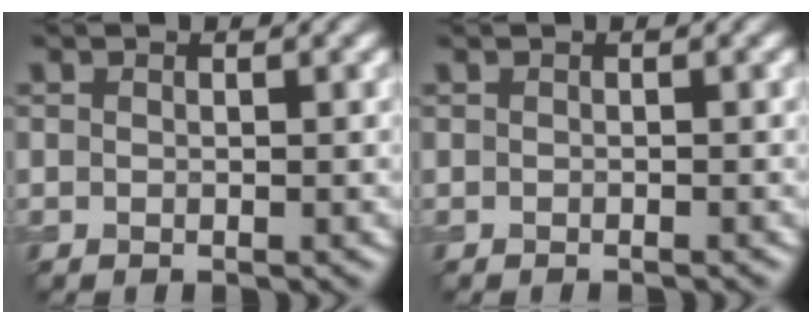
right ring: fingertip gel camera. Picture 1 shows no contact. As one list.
[{"total": 0.8, "force": [-0.6, 0.2, 0.5], "torque": [0.000, 0.000, -0.012]}]